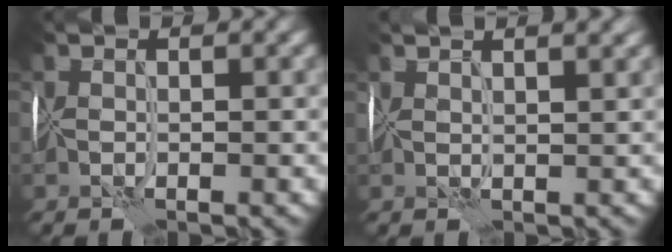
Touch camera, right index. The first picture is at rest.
{"total": 4.6, "force": [3.3, 1.7, 2.8], "torque": [-0.028, 0.030, 0.038]}